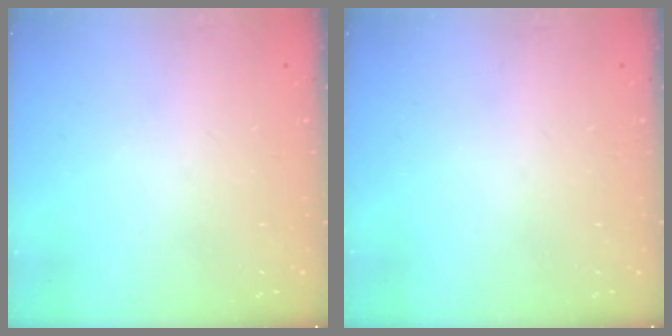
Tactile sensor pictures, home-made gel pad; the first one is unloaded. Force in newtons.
{"total": 0.0}